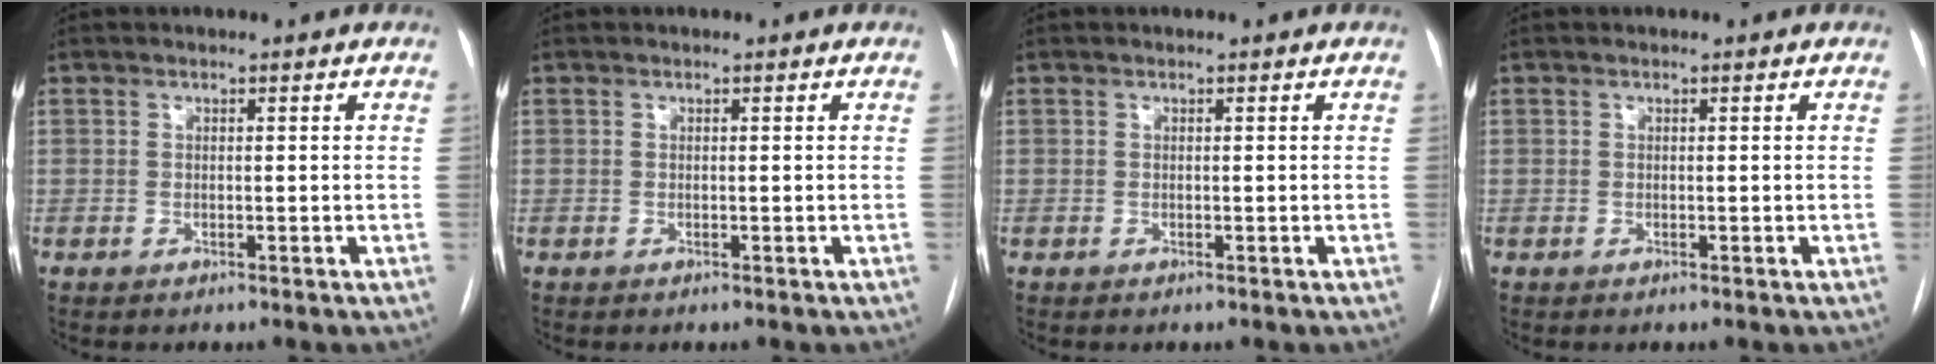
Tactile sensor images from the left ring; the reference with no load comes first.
{"total": 0.0}
{"total": 0.0}
{"total": 0.0}